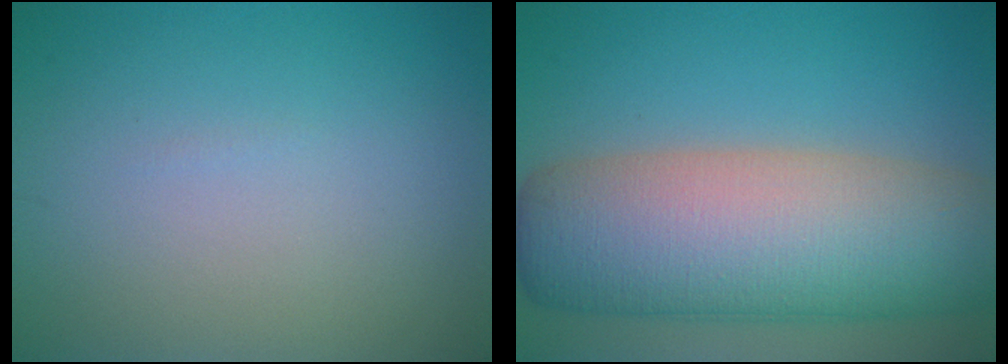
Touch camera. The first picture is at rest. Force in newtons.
{"total": 14.1, "press": 14.1, "slide": 0.4}